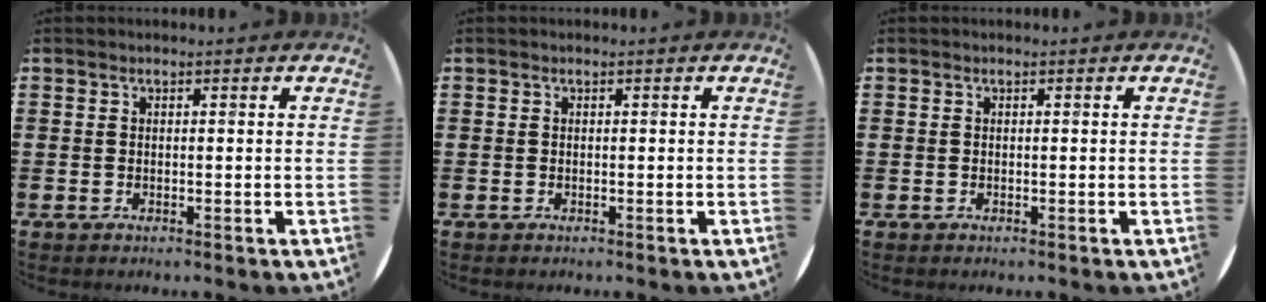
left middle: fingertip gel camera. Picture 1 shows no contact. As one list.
[{"total": 0.0}, {"total": 0.0}]